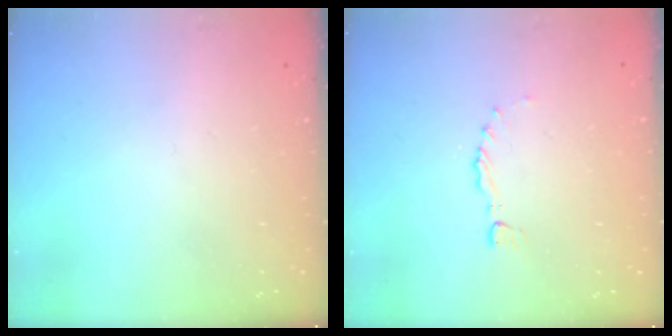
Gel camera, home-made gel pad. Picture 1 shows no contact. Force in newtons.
{"total": 0.0}